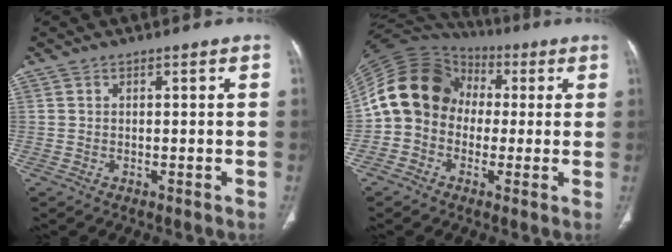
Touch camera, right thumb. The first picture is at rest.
{"total": 14.9, "force": [0.3, 12.6, 7.8], "torque": [-0.131, 0.039, -0.006]}